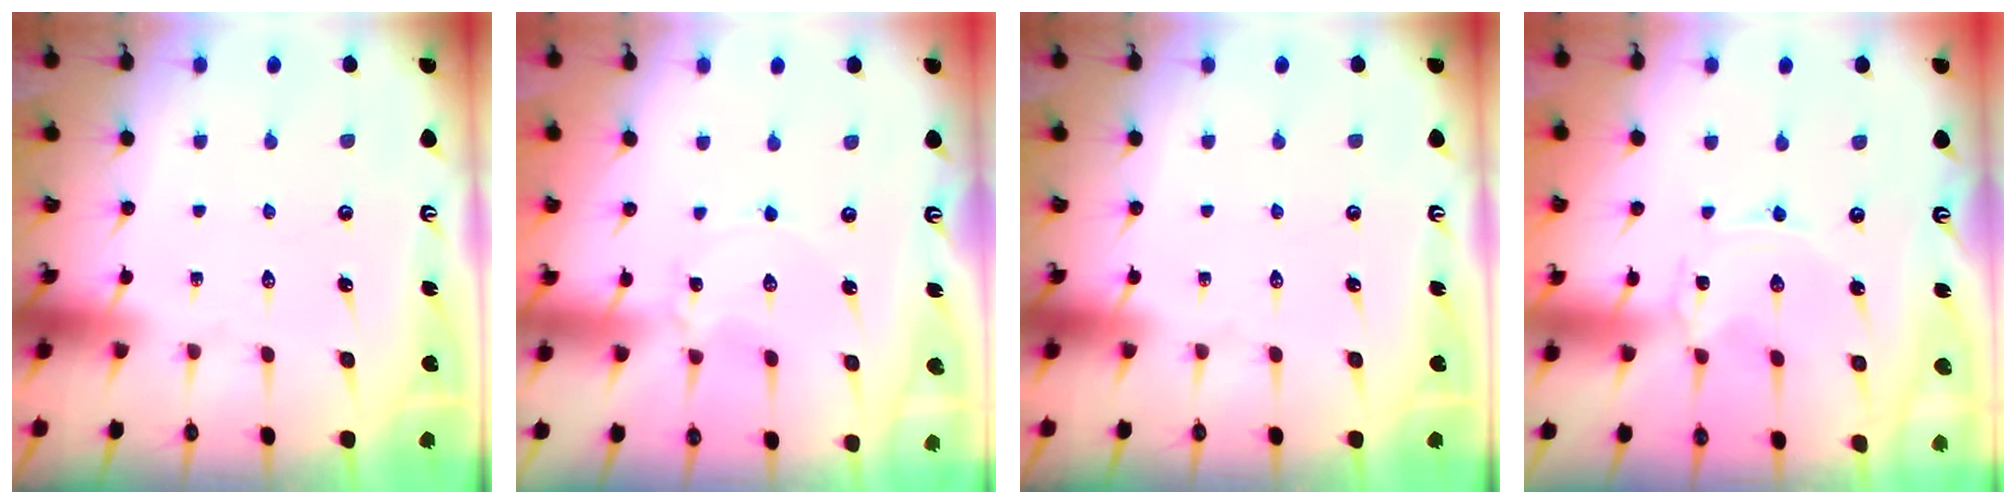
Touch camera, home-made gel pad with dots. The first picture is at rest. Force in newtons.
{"total": 1.4, "press": 1.4, "slide": 0.1}
{"total": 0.0}
{"total": 0.0}